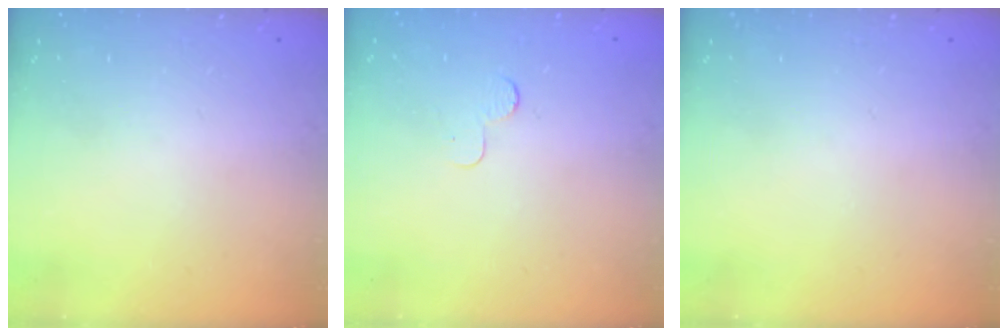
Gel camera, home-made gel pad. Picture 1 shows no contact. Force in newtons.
{"total": 2.3, "press": 2.3, "slide": 0.2}
{"total": 0.0}